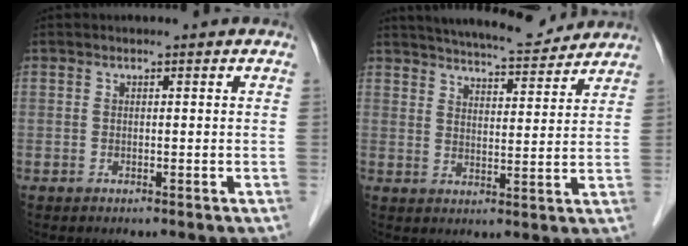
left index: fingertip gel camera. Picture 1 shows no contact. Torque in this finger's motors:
{"motor_torque": [0.78, -1.35, 0.35, 0.04]}